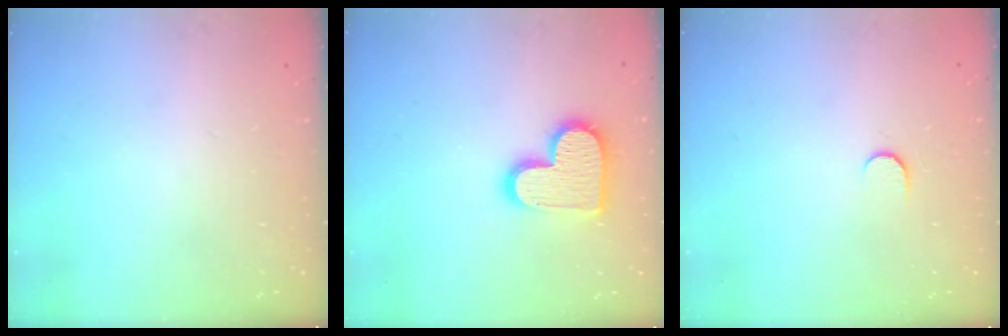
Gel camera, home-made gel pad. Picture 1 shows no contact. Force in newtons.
{"total": 15.1, "press": 15.0, "slide": 0.9}
{"total": 3.4, "press": 3.4, "slide": 0.4}